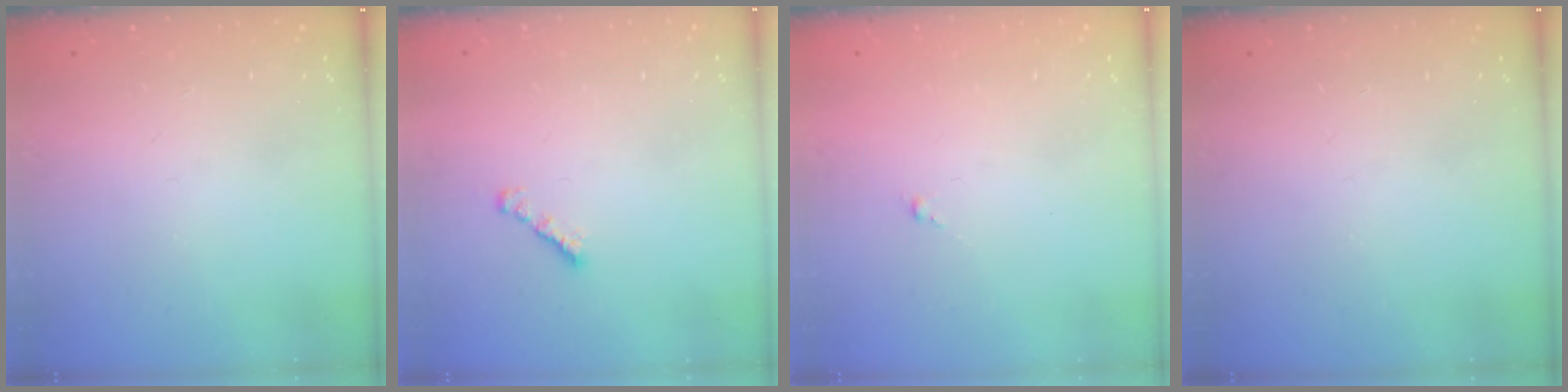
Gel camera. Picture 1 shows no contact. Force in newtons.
{"total": 1.6, "press": 1.5, "slide": 0.4}
{"total": 0.5, "press": 0.4, "slide": 0.4}
{"total": 0.0}